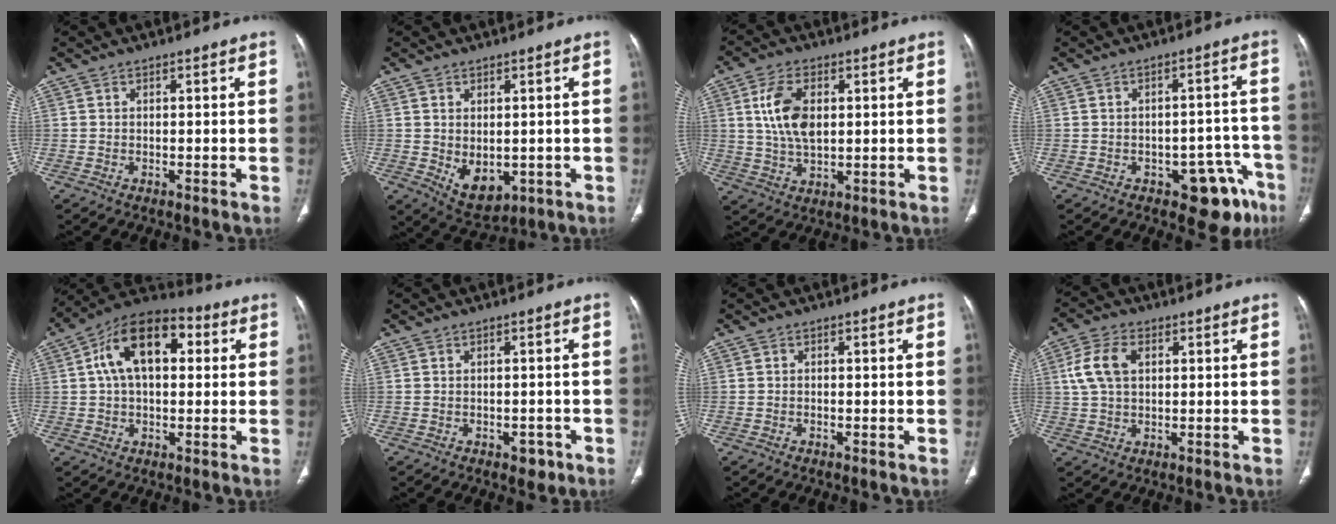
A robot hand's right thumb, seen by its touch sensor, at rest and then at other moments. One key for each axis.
{"total": 6.8, "fx": -0.9, "fy": 4.3, "fz": 5.2, "tx": -0.062, "ty": -0.008, "tz": 0.008}
{"total": 9.3, "fx": 2.0, "fy": 5.2, "fz": 7.5, "tx": -0.144, "ty": -0.004, "tz": 0.041}
{"total": 9.6, "fx": -5.6, "fy": 5.2, "fz": 5.9, "tx": -0.026, "ty": 0.042, "tz": -0.067}
{"total": 15.0, "fx": 3.4, "fy": 8.9, "fz": 11.6, "tx": -0.176, "ty": 0.028, "tz": 0.048}
{"total": 2.3, "fx": -1.2, "fy": 1.5, "fz": 1.2, "tx": 0.000, "ty": 0.007, "tz": -0.010}
{"total": 0.0}
{"total": 7.7, "fx": 2.0, "fy": 4.9, "fz": 5.6, "tx": -0.115, "ty": 0.011, "tz": 0.038}